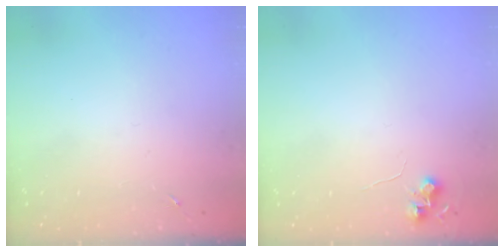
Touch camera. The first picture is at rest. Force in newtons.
{"total": 6.0, "press": 5.9, "slide": 0.7}